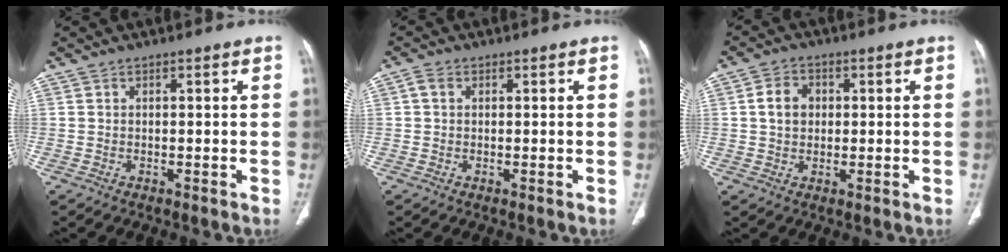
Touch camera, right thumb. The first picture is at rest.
{"total": 1.6, "force": [0.4, 1.2, 1.0], "torque": [-0.021, 0.007, 0.007]}
{"total": 5.3, "force": [0.7, 4.2, 3.1], "torque": [-0.040, 0.005, 0.009]}